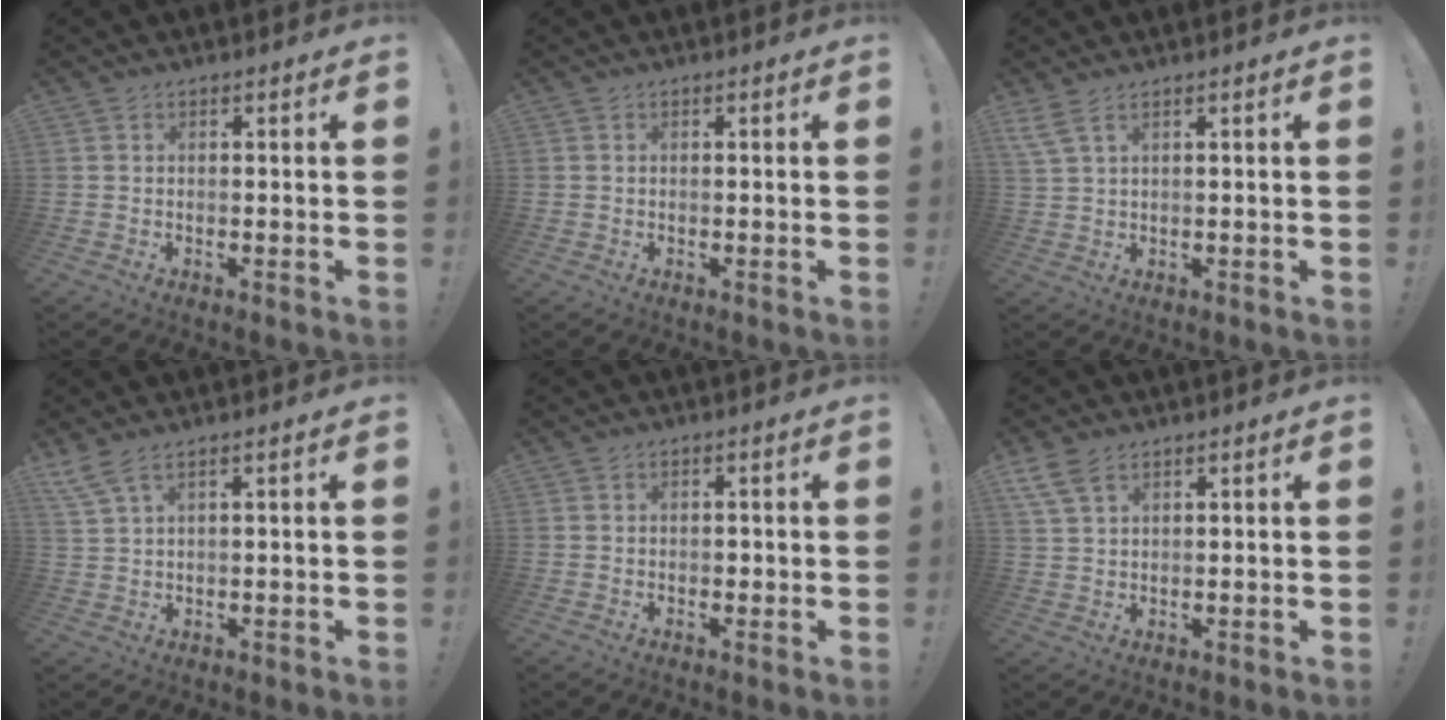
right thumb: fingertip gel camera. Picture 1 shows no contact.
{"total": 0.0}
{"total": 4.1, "force": [2.6, 1.1, 3.0], "torque": [-0.065, -0.005, 0.050]}
{"total": 4.1, "force": [2.7, 0.6, 3.0], "torque": [-0.067, -0.006, 0.052]}
{"total": 0.8, "force": [-0.3, 0.6, 0.4], "torque": [-0.008, 0.002, -0.005]}
{"total": 5.9, "force": [3.7, 2.8, 3.6], "torque": [-0.071, -0.007, 0.074]}